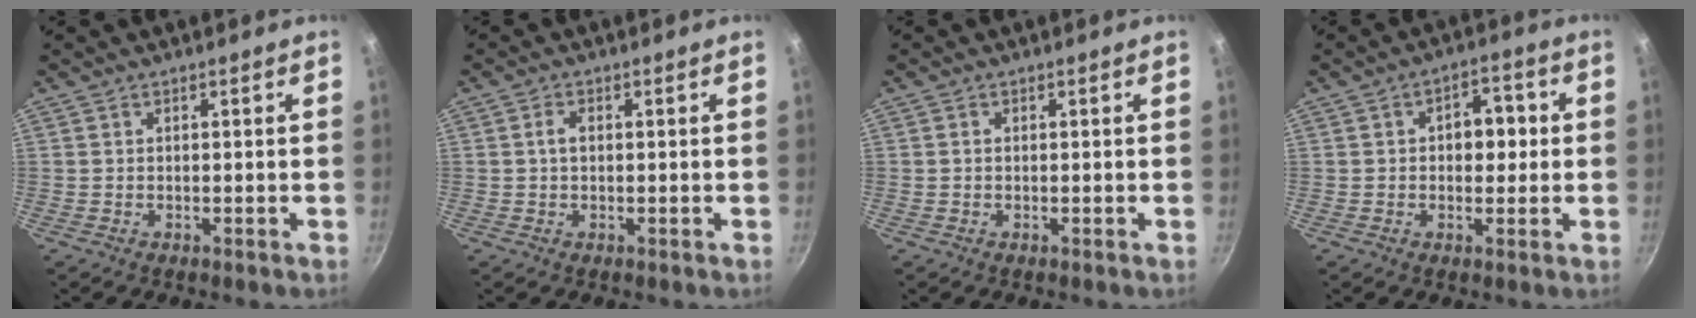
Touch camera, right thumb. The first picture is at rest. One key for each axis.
{"total": 1.8, "fx": 0.1, "fy": 1.2, "fz": 1.4, "tx": -0.024, "ty": 0.004, "tz": 0.001}
{"total": 0.5, "fx": 0.0, "fy": 0.4, "fz": 0.3, "tx": -0.004, "ty": 0.004, "tz": -0.002}
{"total": 6.4, "fx": 0.4, "fy": 4.4, "fz": 4.6, "tx": -0.020, "ty": 0.012, "tz": 0.001}